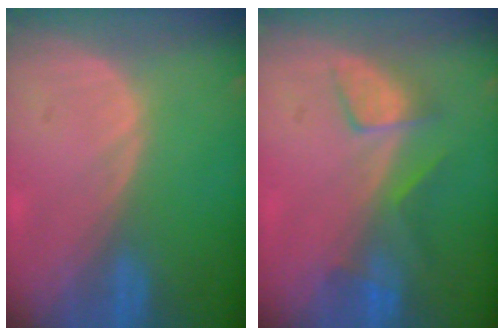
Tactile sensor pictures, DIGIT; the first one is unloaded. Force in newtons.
{"total": 4.7, "press": 4.6, "slide": 1.2}